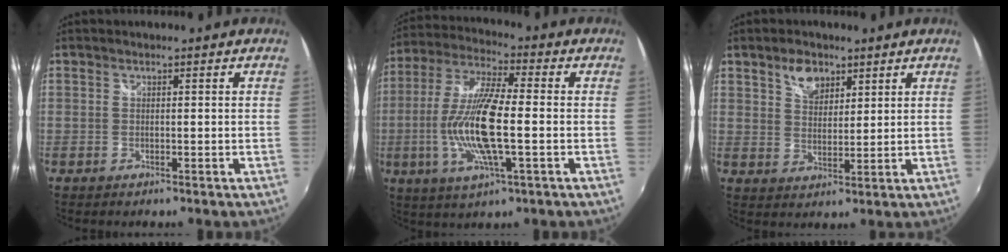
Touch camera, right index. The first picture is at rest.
{"total": 15.2, "force": [-2.6, 3.0, 14.7], "torque": [-0.296, -0.008, -0.050]}
{"total": 5.8, "force": [3.5, 3.5, 2.9], "torque": [-0.039, 0.006, 0.064]}